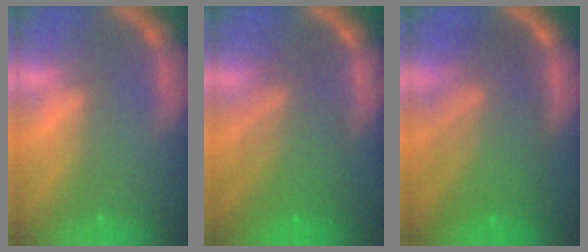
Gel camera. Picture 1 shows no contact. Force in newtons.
{"total": 7.6}
{"total": 10.1}